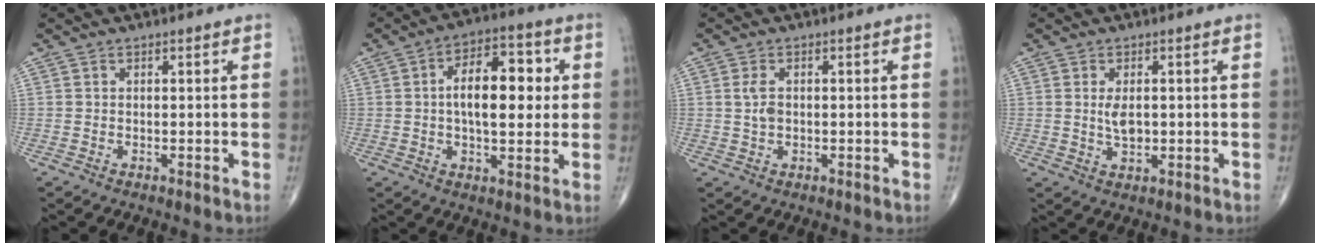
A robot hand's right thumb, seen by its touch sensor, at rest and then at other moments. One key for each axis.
{"total": 13.2, "fx": 1.6, "fy": 6.5, "fz": 11.4, "tx": -0.153, "ty": 0.014, "tz": 0.020}
{"total": 2.6, "fx": 0.3, "fy": 1.5, "fz": 2.1, "tx": -0.042, "ty": 0.000, "tz": 0.005}
{"total": 3.6, "fx": 0.4, "fy": 1.9, "fz": 3.1, "tx": -0.054, "ty": -0.007, "tz": 0.010}